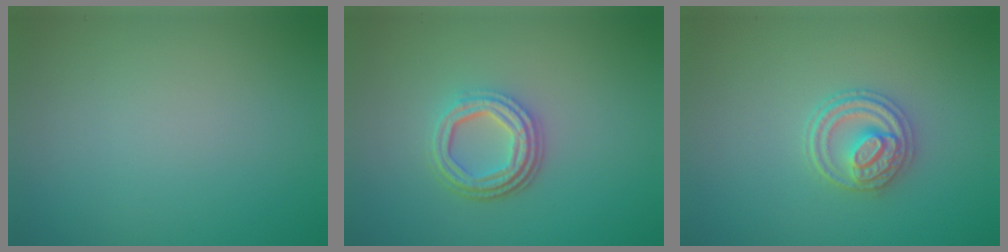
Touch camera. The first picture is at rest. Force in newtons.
{"total": 4.2, "press": 3.1, "slide": 2.7}
{"total": 3.2, "press": 3.0, "slide": 1.0}